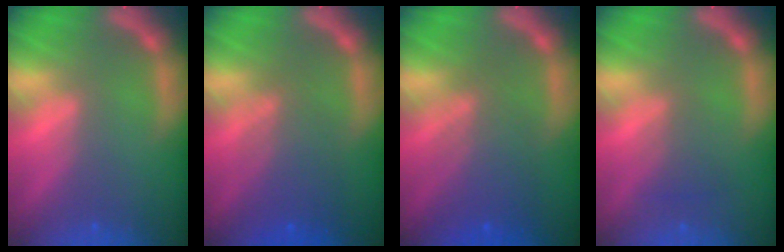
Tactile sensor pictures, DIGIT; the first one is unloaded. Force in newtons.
{"total": 5.1}
{"total": 5.6}
{"total": 2.0}